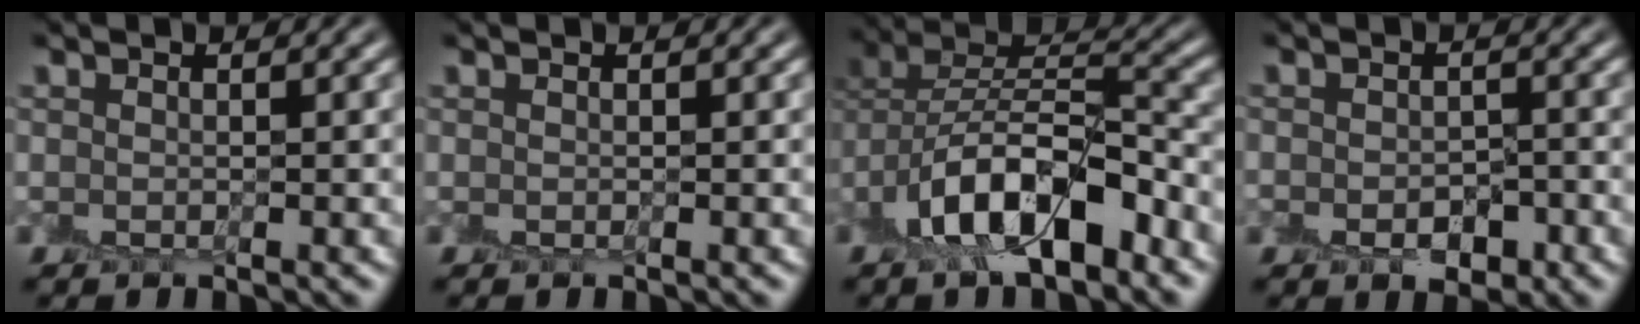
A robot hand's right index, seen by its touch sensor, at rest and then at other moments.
{"total": 0.0}
{"total": 9.4, "force": [-5.1, 4.5, 6.5], "torque": [-0.105, 0.010, -0.102]}
{"total": 2.2, "force": [-1.2, 1.4, 1.3], "torque": [-0.015, -0.008, -0.023]}